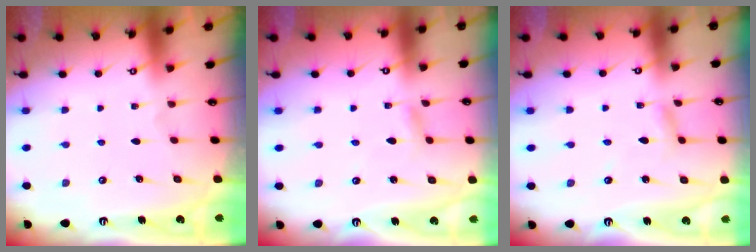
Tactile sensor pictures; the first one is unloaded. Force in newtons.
{"total": 2.7, "press": 2.7, "slide": 0.4}
{"total": 2.8, "press": 2.8, "slide": 0.1}